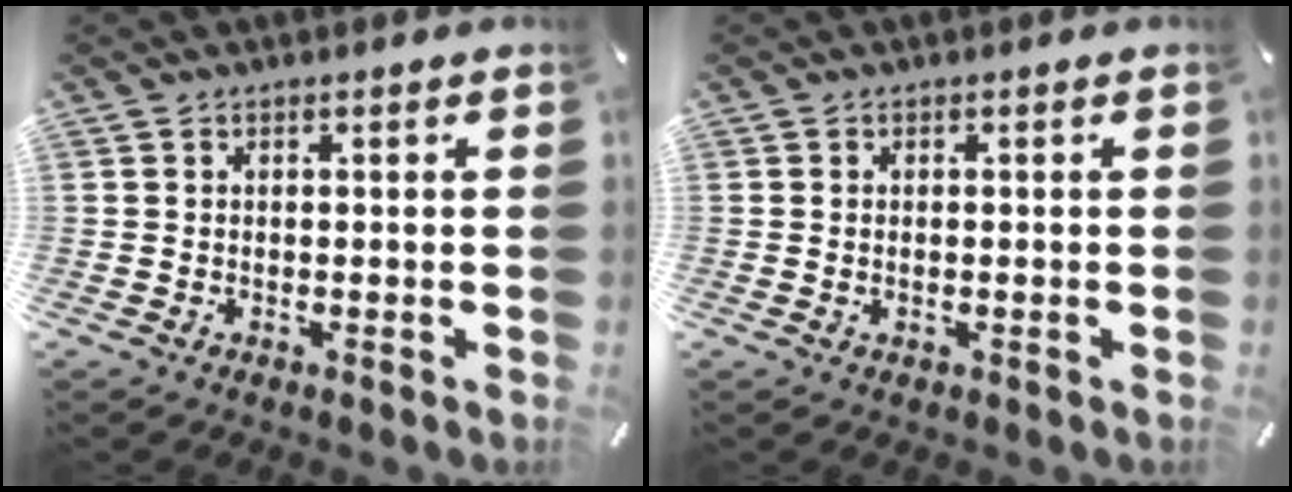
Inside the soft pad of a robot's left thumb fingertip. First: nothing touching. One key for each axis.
{"total": 0.6, "fx": 0.1, "fy": 0.2, "fz": 0.6, "tx": -0.013, "ty": -0.003, "tz": 0.003}